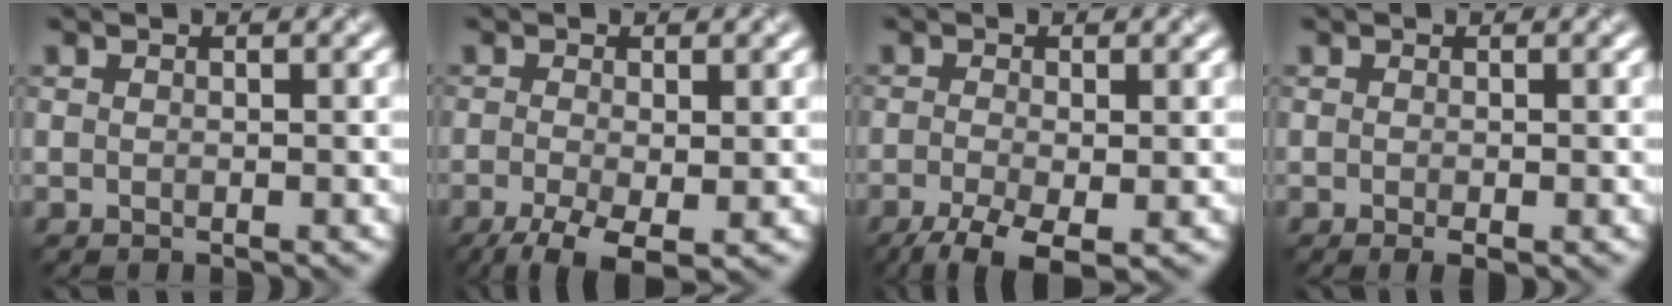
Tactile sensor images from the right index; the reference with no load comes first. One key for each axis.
{"total": 5.4, "fx": -2.5, "fy": 1.9, "fz": 4.4, "tx": -0.088, "ty": -0.009, "tz": -0.043}
{"total": 5.2, "fx": -2.8, "fy": 1.7, "fz": 4.0, "tx": -0.079, "ty": -0.009, "tz": -0.051}
{"total": 1.1, "fx": -0.4, "fy": 0.2, "fz": 1.0, "tx": -0.017, "ty": -0.005, "tz": -0.005}